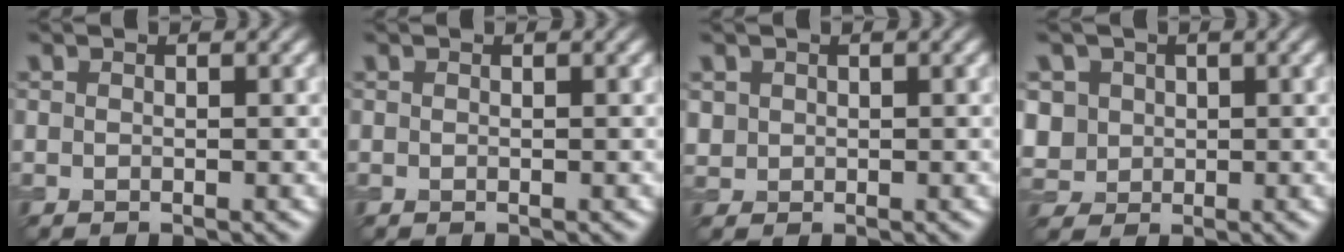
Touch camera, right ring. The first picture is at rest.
{"total": 0.0}
{"total": 1.0, "force": [0.3, 0.9, 0.1], "torque": [0.000, -0.004, 0.010]}
{"total": 4.2, "force": [1.1, 3.8, 1.5], "torque": [-0.048, 0.014, 0.023]}